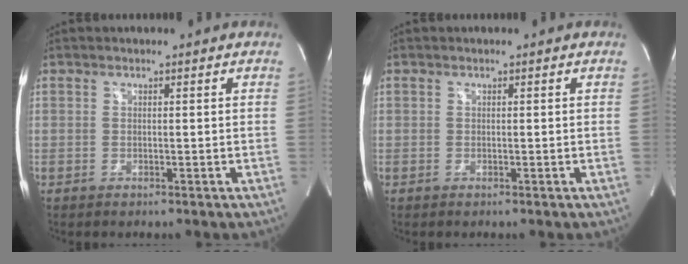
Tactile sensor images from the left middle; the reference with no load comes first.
{"total": 0.0}